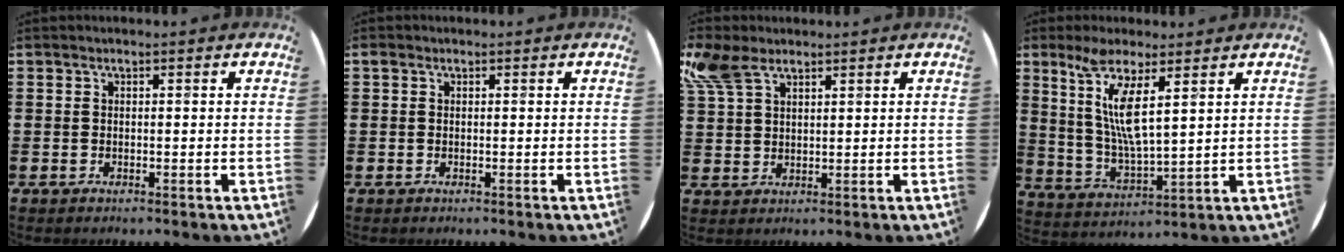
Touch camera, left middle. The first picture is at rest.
{"total": 0.0}
{"total": 5.1, "force": [3.6, 2.6, 2.6], "torque": [-0.062, 0.001, 0.068]}
{"total": 8.2, "force": [5.1, 1.4, 6.2], "torque": [-0.136, -0.021, 0.089]}